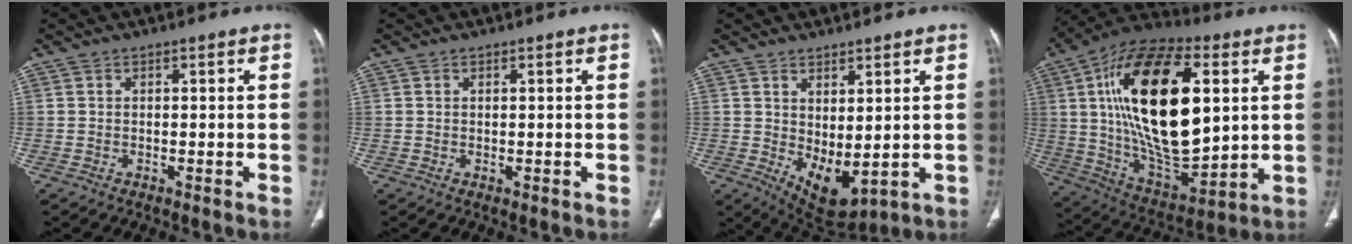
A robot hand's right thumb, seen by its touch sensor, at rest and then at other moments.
{"total": 0.0}
{"total": 8.2, "force": [0.6, 4.1, 7.1], "torque": [-0.103, -0.021, 0.035]}
{"total": 30.6, "force": [6.3, 14.5, 26.3], "torque": [-0.454, -0.016, 0.107]}